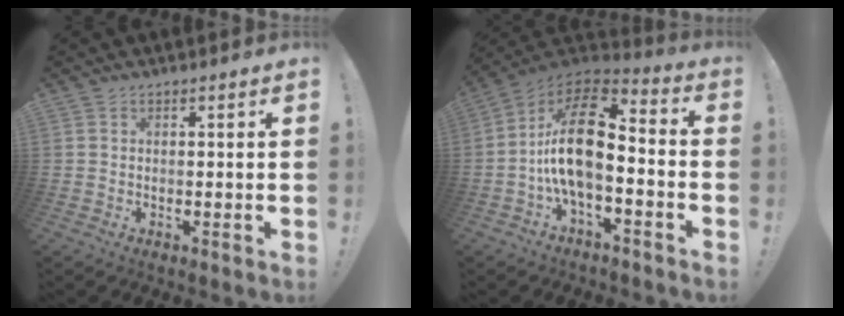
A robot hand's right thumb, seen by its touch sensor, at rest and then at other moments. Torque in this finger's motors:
{"motor_torque": [2.45, 2.56, 1.68, -1.09, 0.27]}